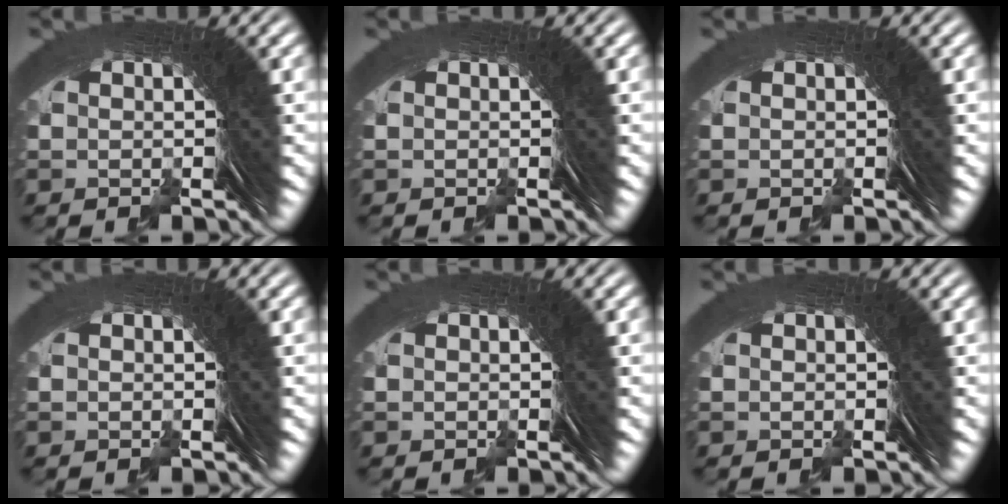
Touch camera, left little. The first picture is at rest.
{"total": 0.0}
{"total": 0.0}
{"total": 0.0}
{"total": 0.0}
{"total": 0.0}